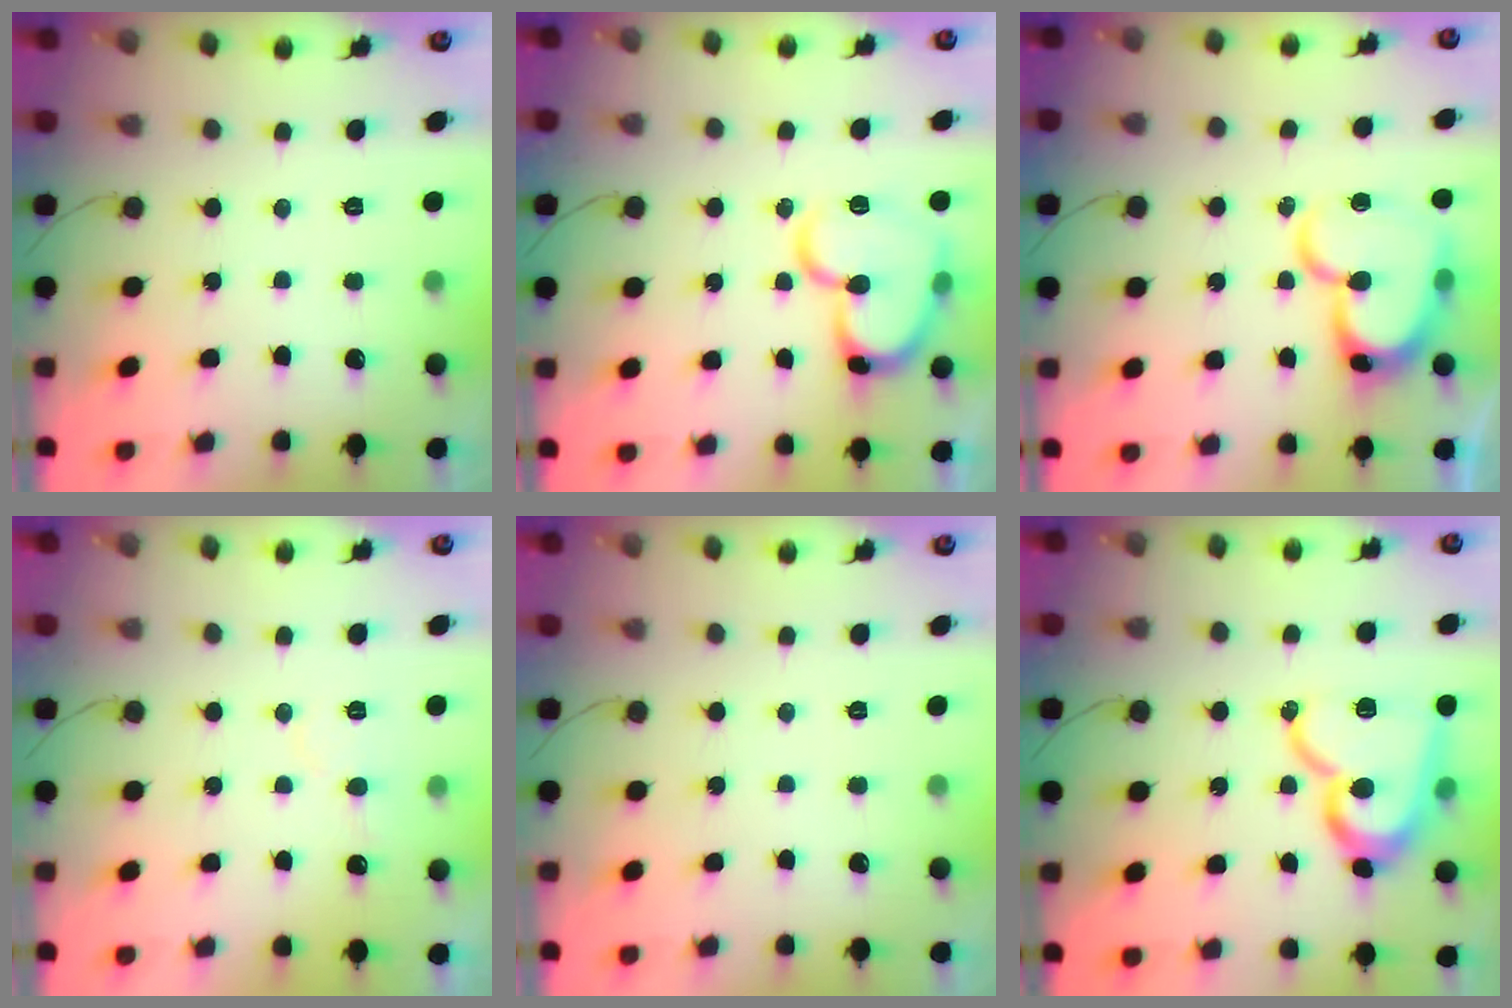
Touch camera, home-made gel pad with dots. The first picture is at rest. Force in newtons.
{"total": 16.7, "press": 16.6, "slide": 1.4}
{"total": 17.2, "press": 17.1, "slide": 1.9}
{"total": 4.5, "press": 4.5, "slide": 0.4}
{"total": 0.0}
{"total": 16.5, "press": 16.5, "slide": 1.4}